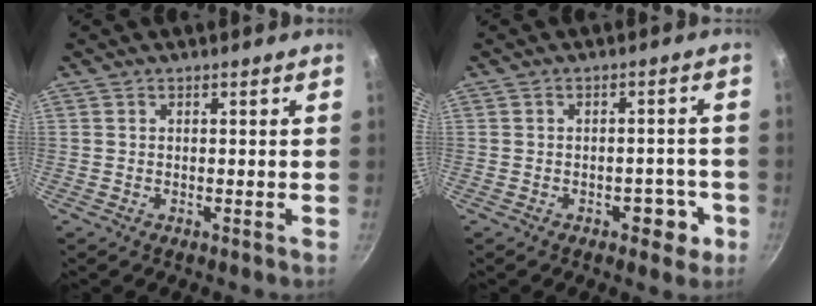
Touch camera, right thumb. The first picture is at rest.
{"total": 4.9, "force": [-2.1, 3.1, 3.1], "torque": [-0.013, 0.020, -0.021]}